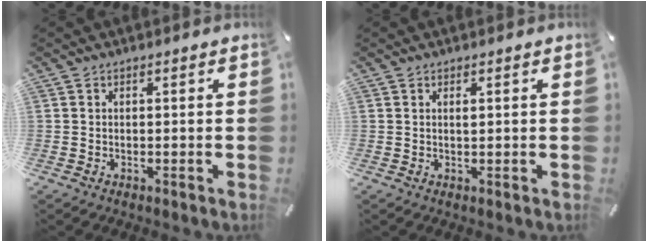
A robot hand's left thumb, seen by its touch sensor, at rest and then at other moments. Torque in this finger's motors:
{"motor_torque": [0.09, 0.17, 0.24, -0.13, -0.01]}